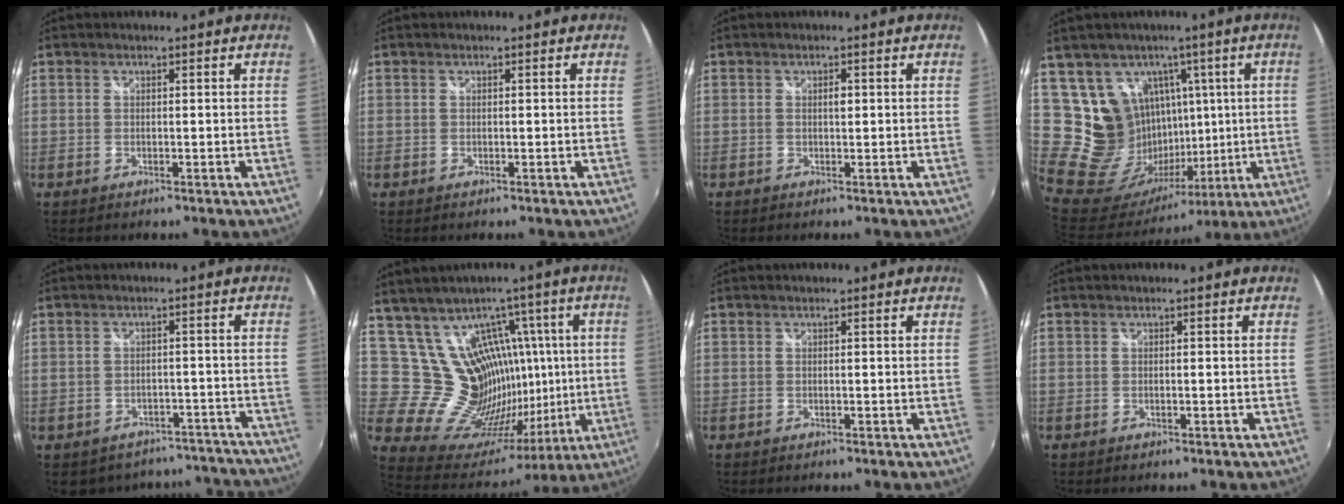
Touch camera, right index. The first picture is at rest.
{"total": 0.0}
{"total": 1.0, "force": [0.2, 0.5, 0.8], "torque": [-0.011, 0.002, 0.001]}
{"total": 17.0, "force": [7.0, 14.6, 5.3], "torque": [-0.134, 0.013, 0.154]}
{"total": 14.7, "force": [-12.6, 6.9, 2.9], "torque": [-0.060, 0.039, -0.134]}
{"total": 17.8, "force": [6.2, 14.8, 7.7], "torque": [-0.141, 0.017, 0.127]}
{"total": 0.0}
{"total": 0.6, "force": [-0.1, 0.1, 0.6], "torque": [-0.009, 0.001, -0.003]}